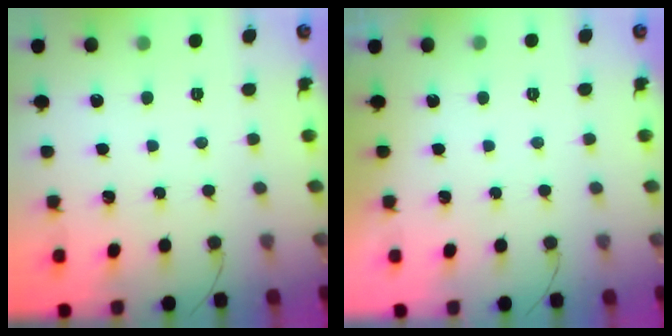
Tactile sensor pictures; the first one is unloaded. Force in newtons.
{"total": 0.0}